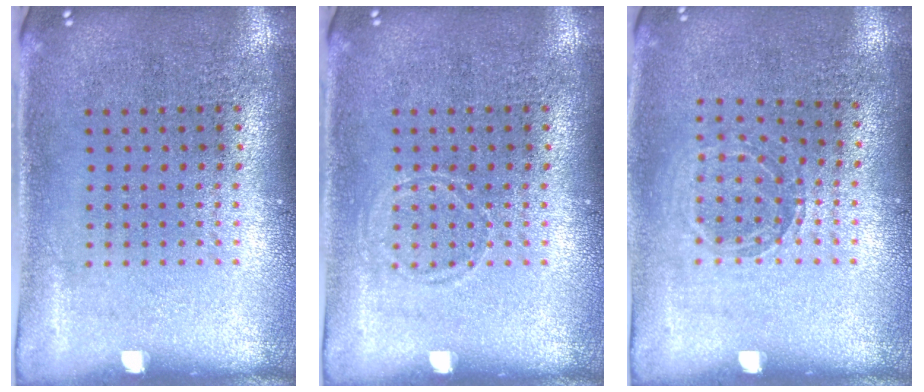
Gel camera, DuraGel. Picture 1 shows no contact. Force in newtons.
{"total": 0.8, "press": 0.7, "slide": 0.2}
{"total": 1.0, "press": 1.0, "slide": 0.1}